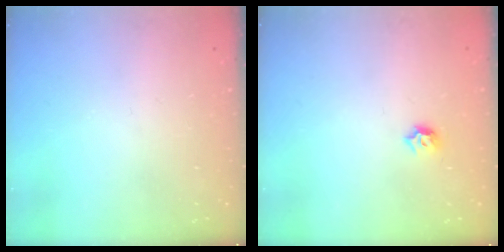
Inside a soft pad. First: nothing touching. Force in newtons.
{"total": 4.0, "press": 3.9, "slide": 0.8}